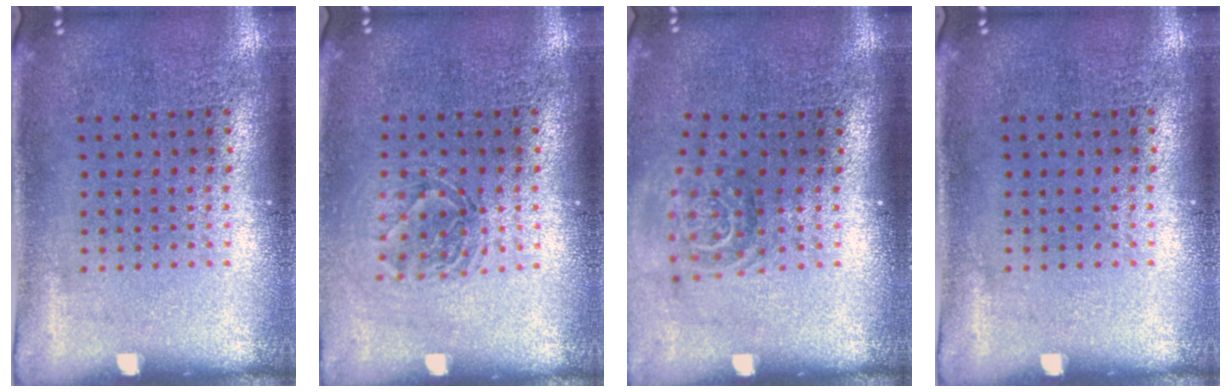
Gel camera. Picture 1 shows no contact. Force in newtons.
{"total": 1.3, "press": 1.2, "slide": 0.6}
{"total": 1.6, "press": 1.1, "slide": 1.1}
{"total": 0.0}